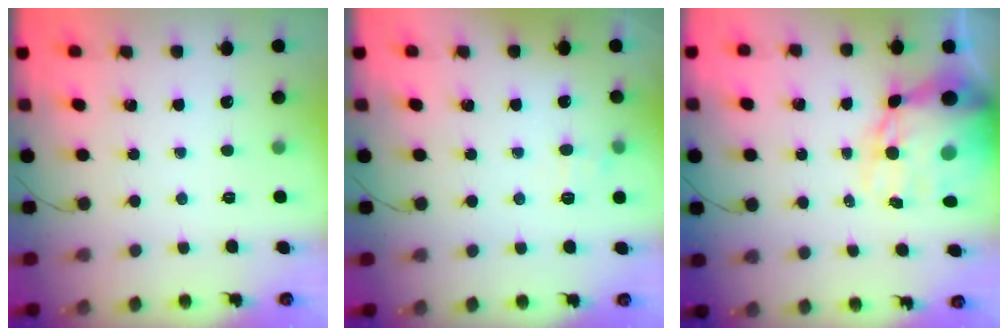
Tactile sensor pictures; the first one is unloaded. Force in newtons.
{"total": 6.2, "press": 5.9, "slide": 1.8}
{"total": 16.7, "press": 16.3, "slide": 3.5}